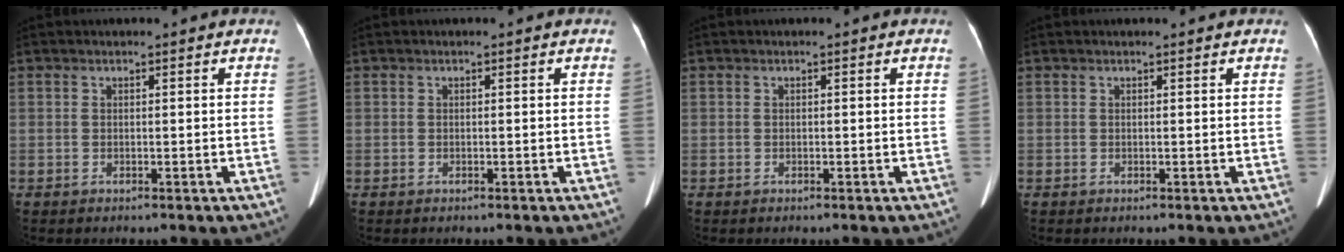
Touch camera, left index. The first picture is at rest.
{"total": 0.0}
{"total": 0.0}
{"total": 0.8, "force": [0.8, 0.1, 0.2], "torque": [-0.010, 0.008, 0.010]}